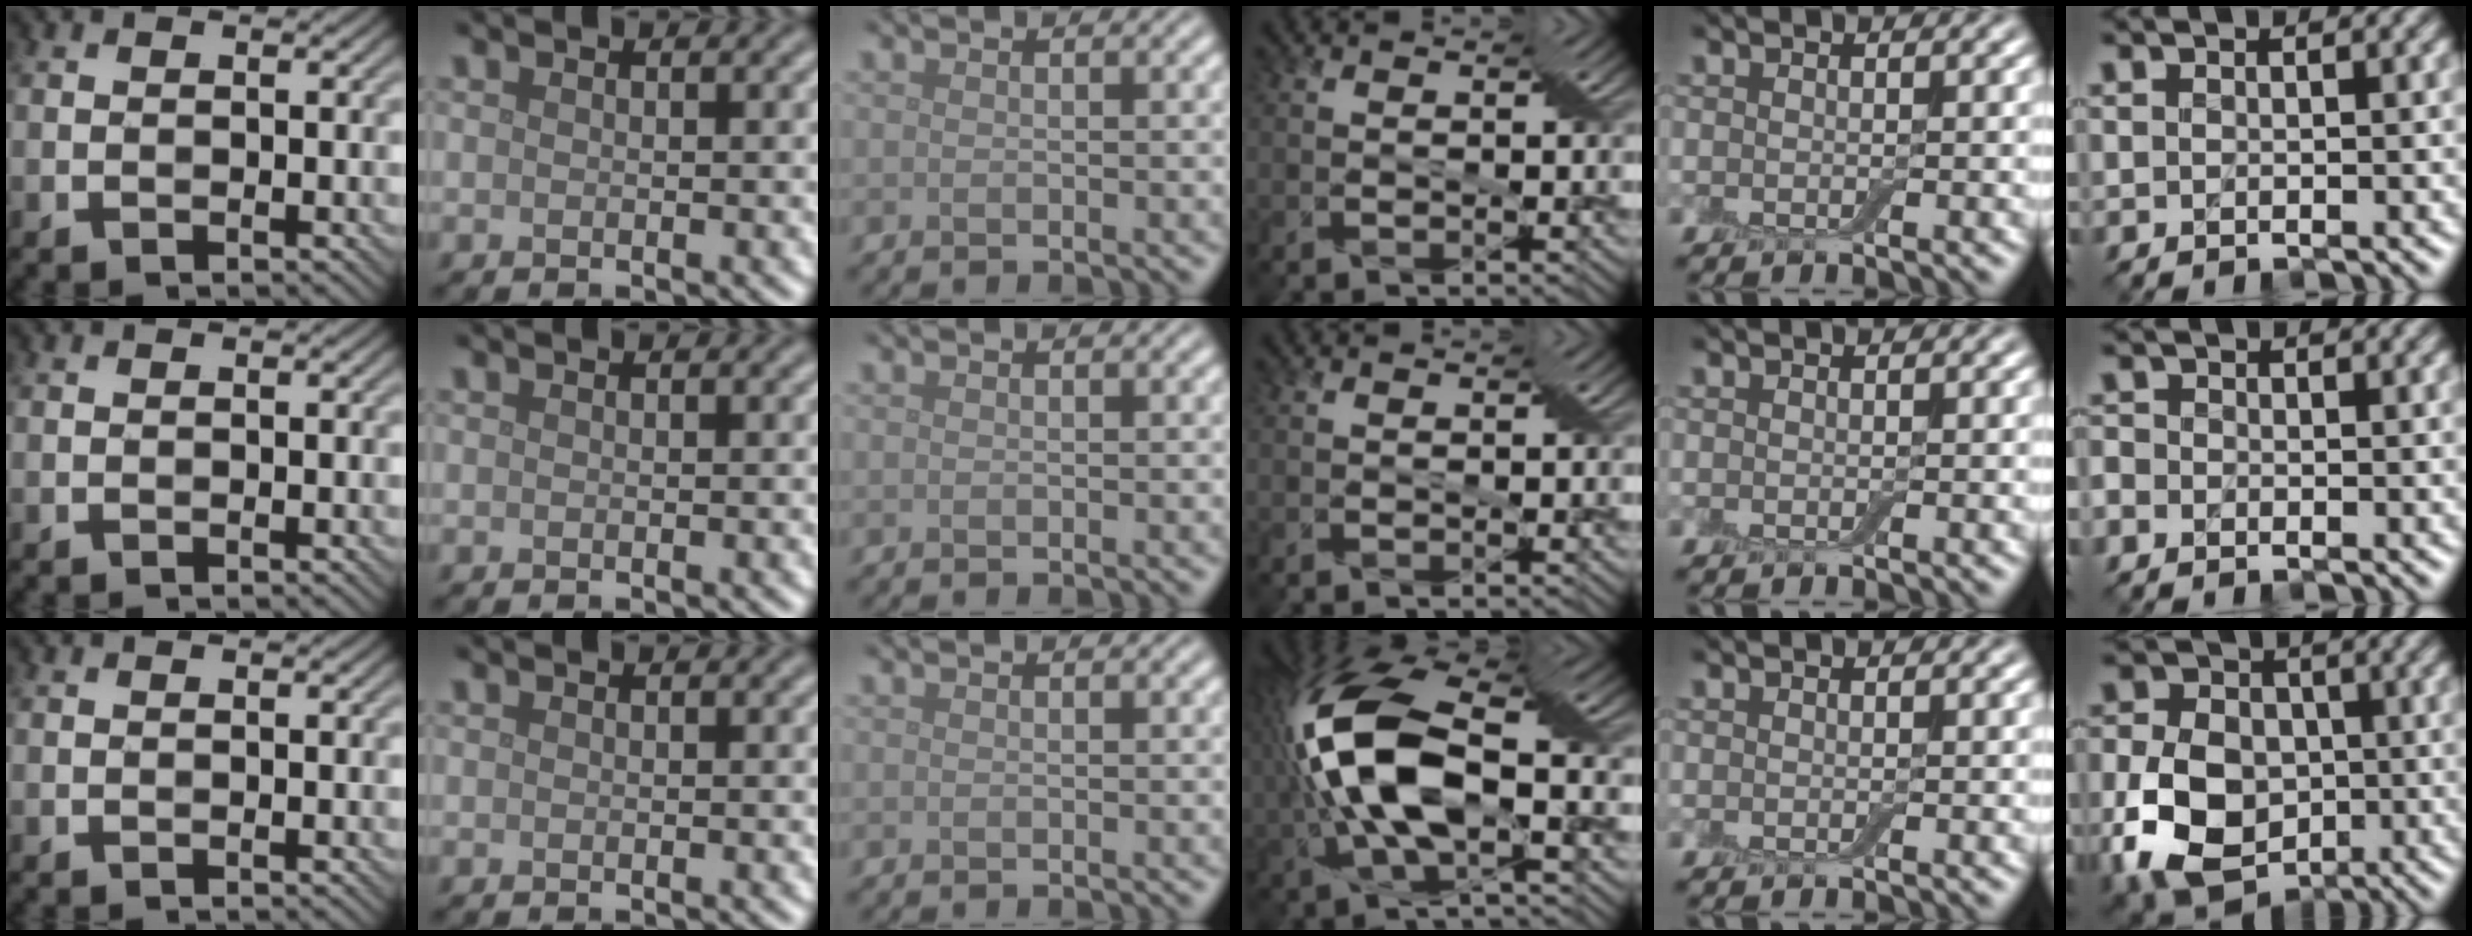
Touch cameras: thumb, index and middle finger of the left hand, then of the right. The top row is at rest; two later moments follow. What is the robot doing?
{"motion": "cut", "object": "aluminum foil"}